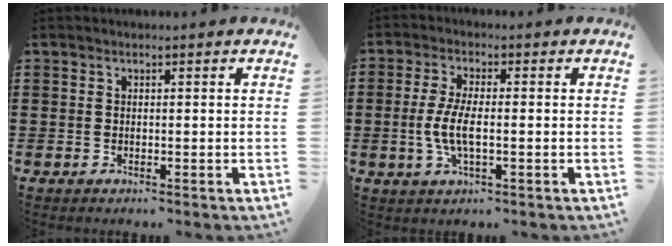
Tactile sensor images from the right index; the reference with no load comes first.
{"total": 5.4, "force": [-0.9, 1.8, 5.0], "torque": [-0.116, -0.003, -0.024]}